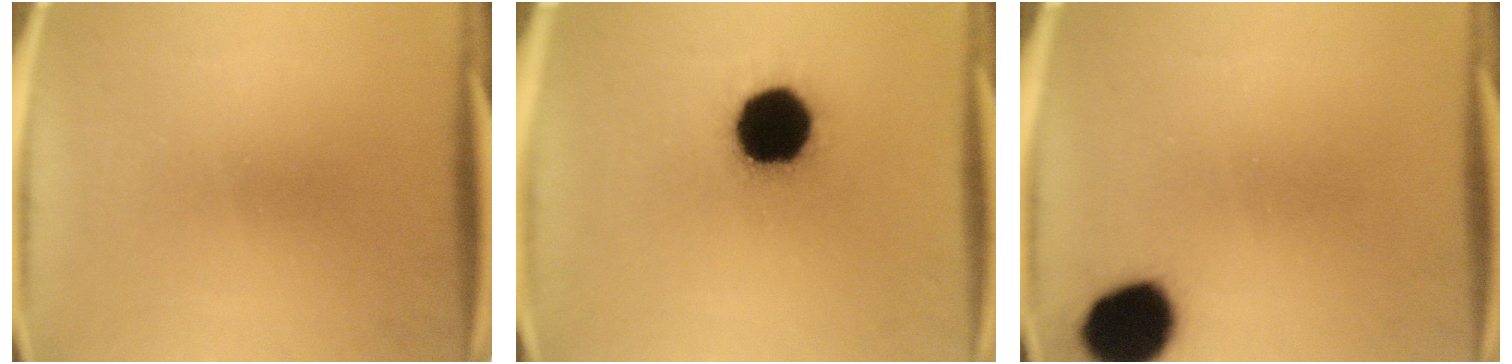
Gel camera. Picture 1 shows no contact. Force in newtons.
{"total": 19.8}
{"total": 12.9}